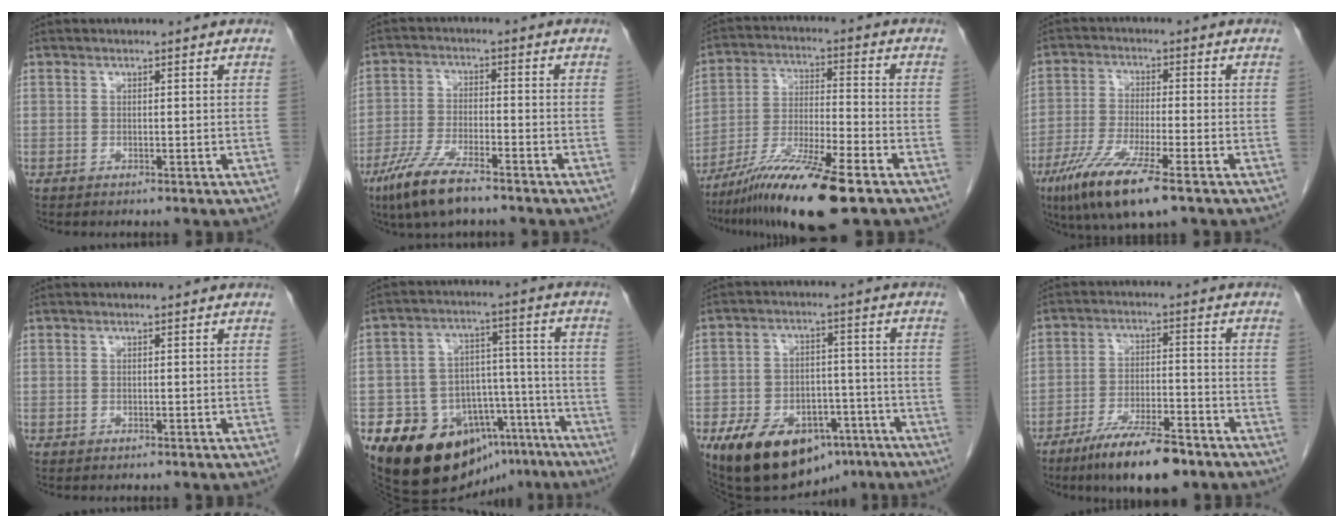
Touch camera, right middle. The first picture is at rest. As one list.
[{"total": 9.0, "force": [-6.3, 1.8, 6.1], "torque": [-0.129, -0.018, -0.117]}, {"total": 14.5, "force": [-9.8, 0.8, 10.7], "torque": [-0.207, -0.036, -0.173]}, {"total": 11.0, "force": [-6.5, 1.1, 8.8], "torque": [-0.175, -0.028, -0.114]}, {"total": 0.0}, {"total": 20.4, "force": [-14.3, 11.2, 9.3], "torque": [-0.116, 0.054, -0.203]}, {"total": 17.1, "force": [-9.9, 10.0, 9.7], "torque": [-0.167, 0.012, -0.145]}, {"total": 11.4, "force": [-8.2, 2.4, 7.5], "torque": [-0.128, -0.015, -0.140]}]